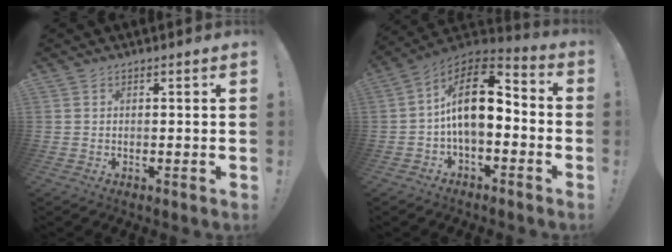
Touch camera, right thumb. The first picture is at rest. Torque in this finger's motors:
{"motor_torque": [-0.06, 0.94, 0.25, -0.07, 0.22]}